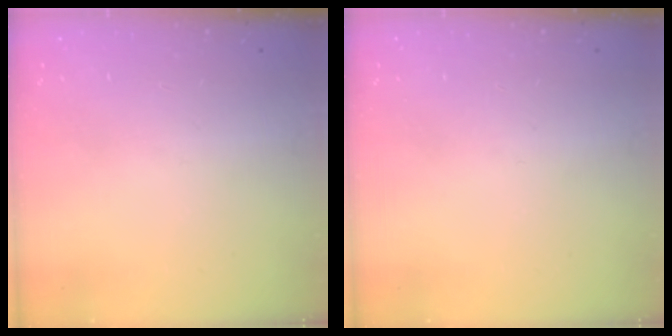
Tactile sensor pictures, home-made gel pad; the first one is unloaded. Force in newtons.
{"total": 0.0}